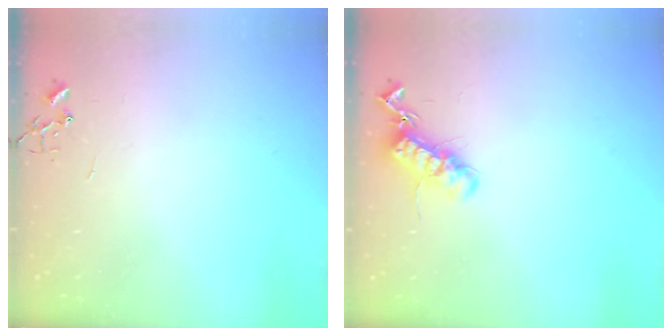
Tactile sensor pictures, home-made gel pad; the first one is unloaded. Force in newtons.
{"total": 13.3, "press": 13.3, "slide": 0.3}